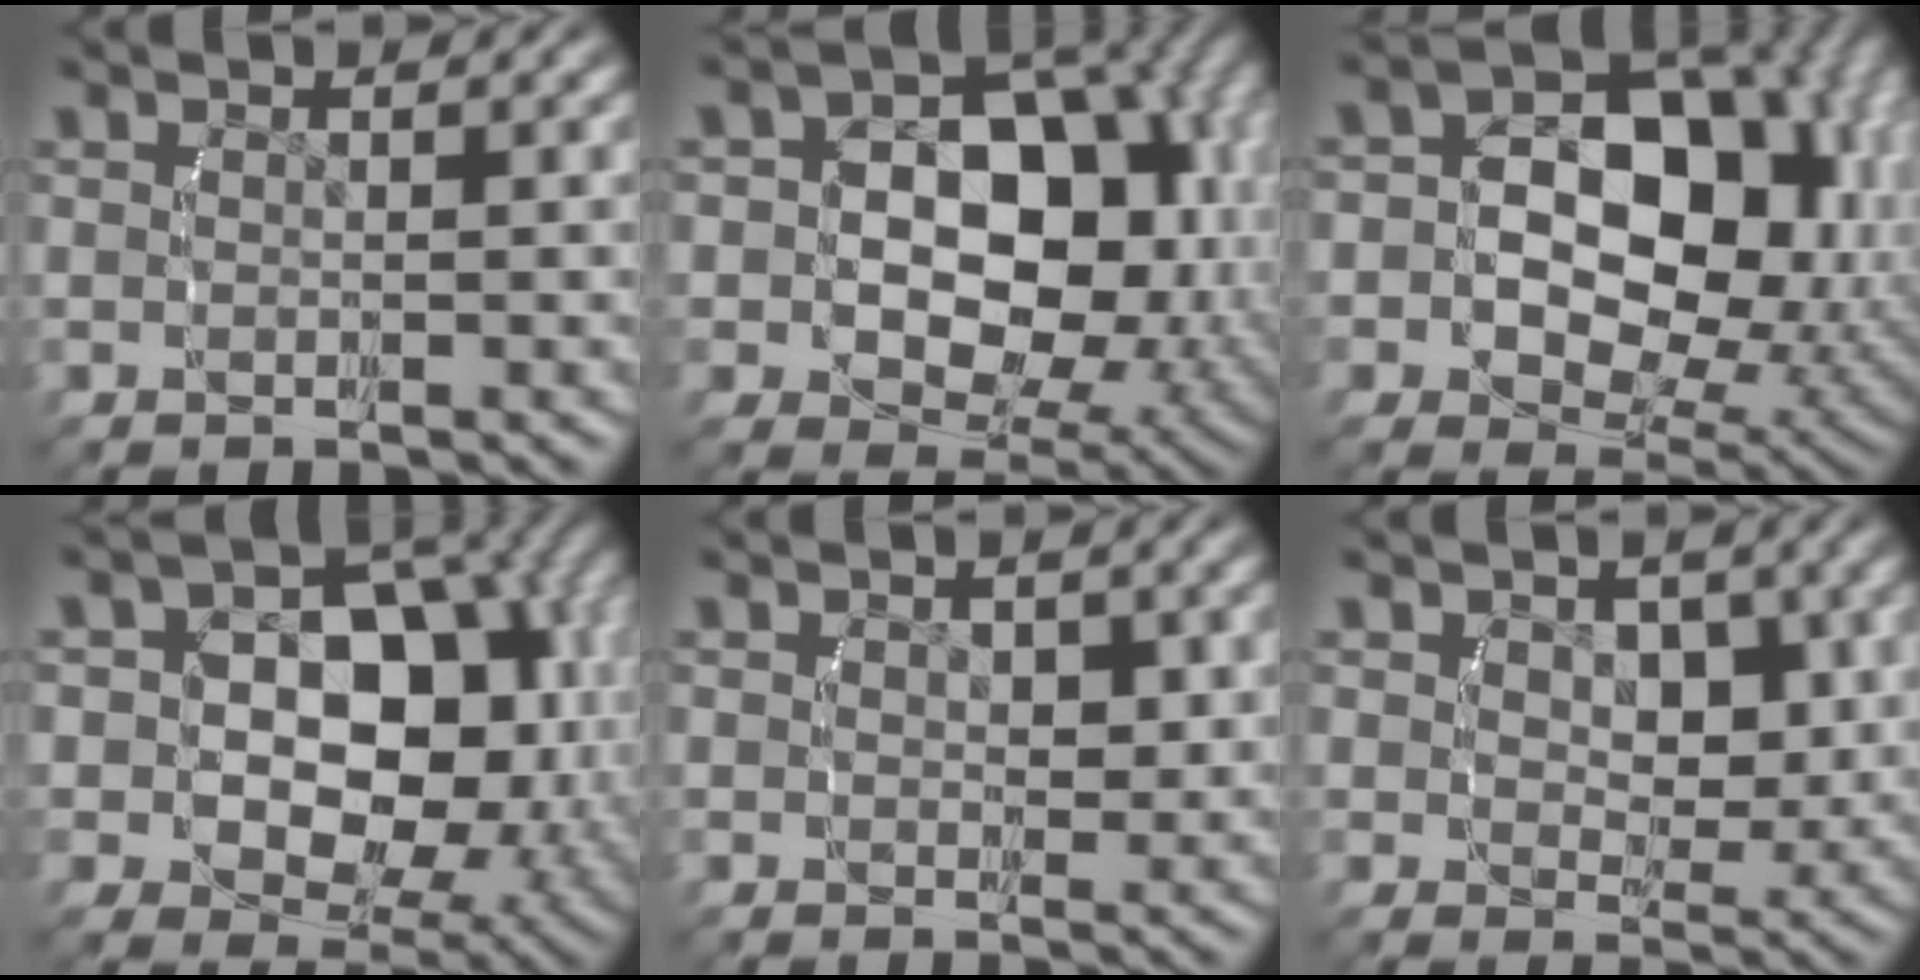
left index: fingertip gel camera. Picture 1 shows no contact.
{"total": 13.6, "force": [-0.1, 10.9, 8.2], "torque": [-0.126, -0.041, 0.007]}
{"total": 14.9, "force": [1.1, 11.2, 9.7], "torque": [-0.140, -0.026, 0.019]}
{"total": 15.2, "force": [-0.2, 12.7, 8.3], "torque": [-0.151, -0.057, 0.007]}
{"total": 0.8, "force": [0.6, 0.5, 0.3], "torque": [0.003, -0.013, 0.014]}
{"total": 2.4, "force": [1.2, 1.8, 1.0], "torque": [-0.008, -0.022, 0.028]}